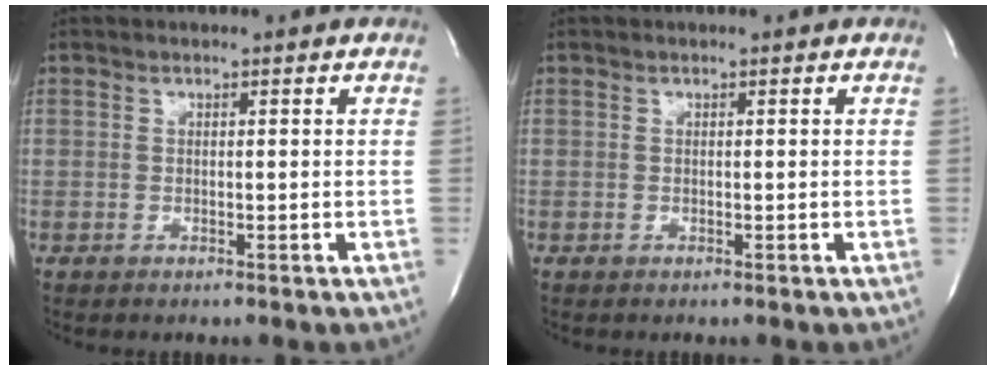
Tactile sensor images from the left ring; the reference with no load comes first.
{"total": 0.0}